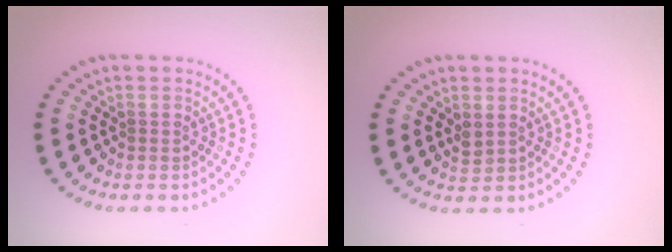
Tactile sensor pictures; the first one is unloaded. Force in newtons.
{"total": 1.0, "press": 0.9, "slide": 0.4}